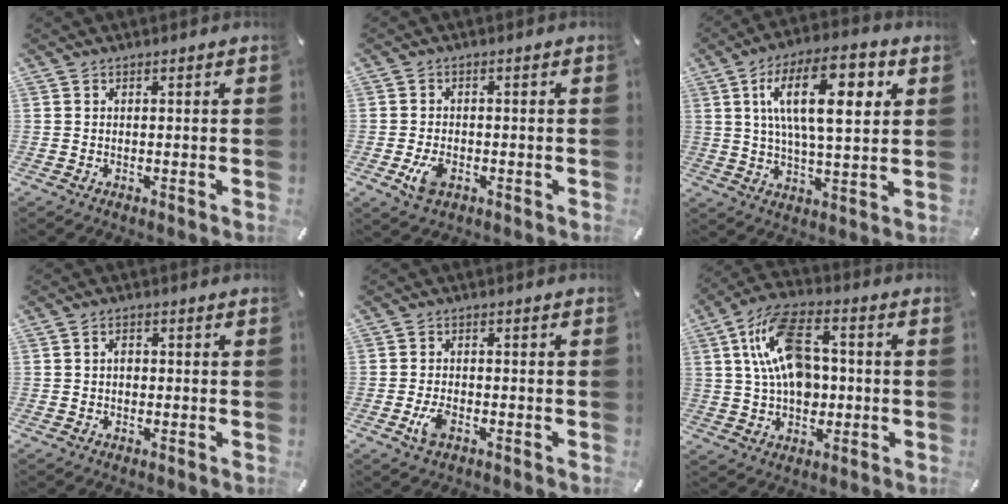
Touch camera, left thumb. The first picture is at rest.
{"total": 4.7, "force": [-1.8, 3.0, 3.1], "torque": [-0.078, 0.001, -0.036]}
{"total": 18.1, "force": [6.0, 7.5, 15.4], "torque": [-0.263, 0.002, 0.089]}
{"total": 1.9, "force": [0.0, 1.4, 1.3], "torque": [-0.026, 0.006, -0.002]}
{"total": 4.1, "force": [-1.8, 2.2, 3.0], "torque": [-0.075, 0.000, -0.037]}
{"total": 15.2, "force": [1.7, 10.1, 11.2], "torque": [-0.225, 0.014, 0.030]}